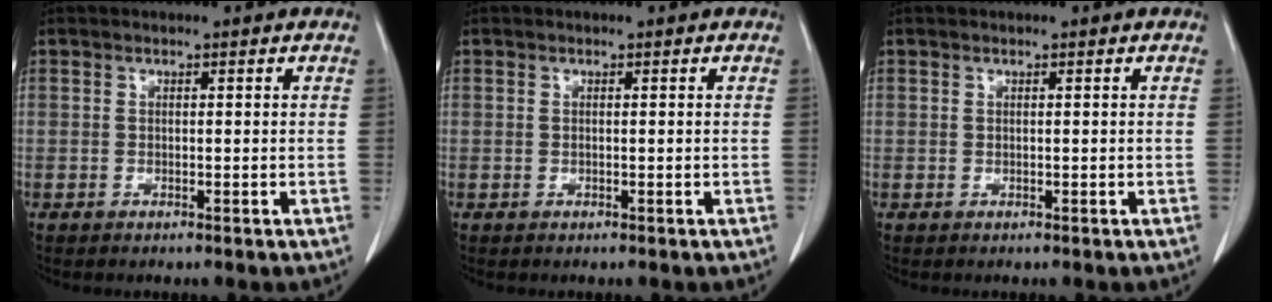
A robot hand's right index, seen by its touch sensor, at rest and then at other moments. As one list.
[{"total": 0.0}, {"total": 0.0}]